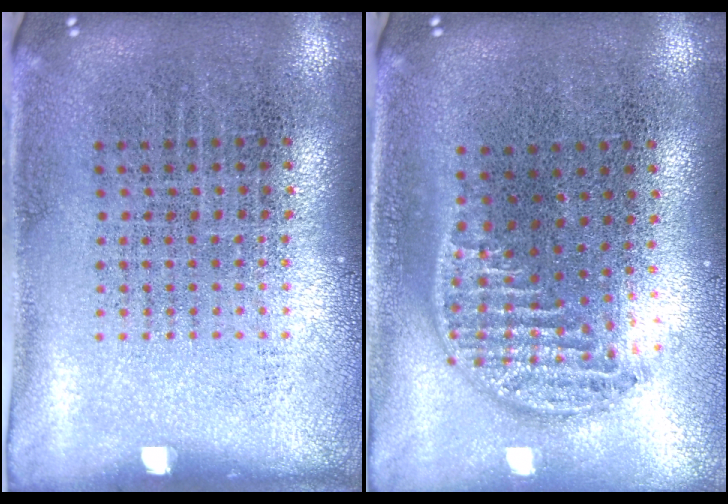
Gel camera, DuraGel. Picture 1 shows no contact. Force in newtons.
{"total": 1.3, "press": 1.1, "slide": 0.7}